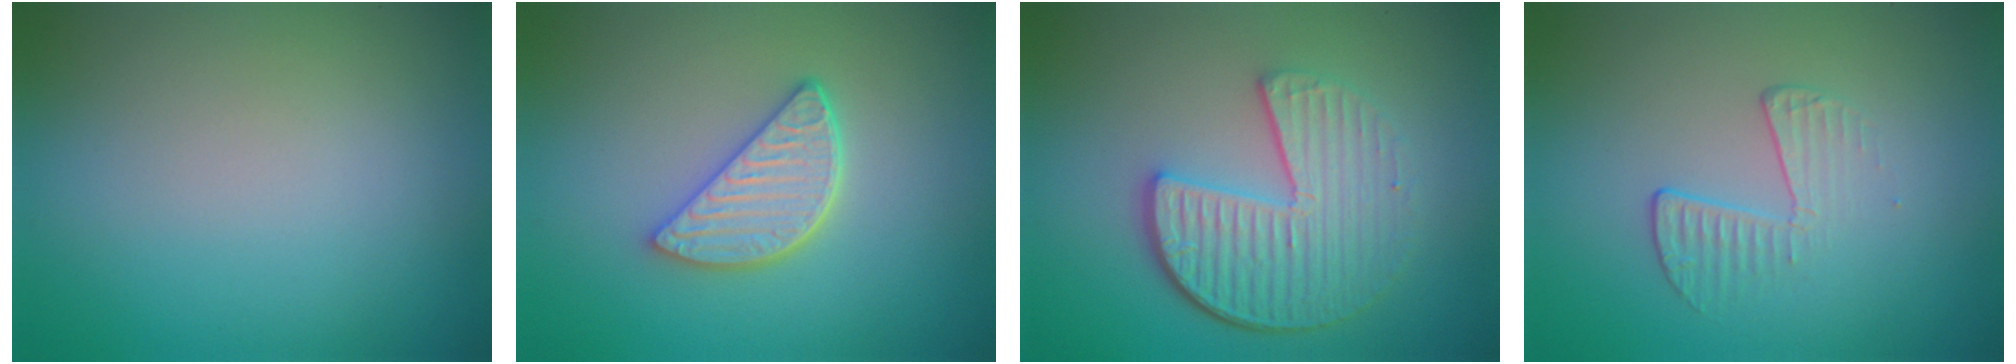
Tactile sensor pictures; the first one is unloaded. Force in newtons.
{"total": 3.9, "press": 3.2, "slide": 2.2}
{"total": 5.7, "press": 4.2, "slide": 3.9}
{"total": 1.9, "press": 0.7, "slide": 1.8}